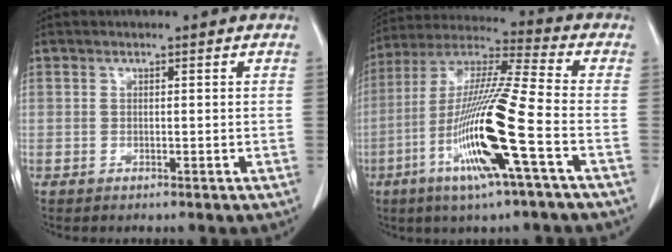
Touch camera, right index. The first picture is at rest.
{"total": 17.7, "force": [-6.0, -0.3, 16.7], "torque": [-0.339, -0.019, -0.122]}